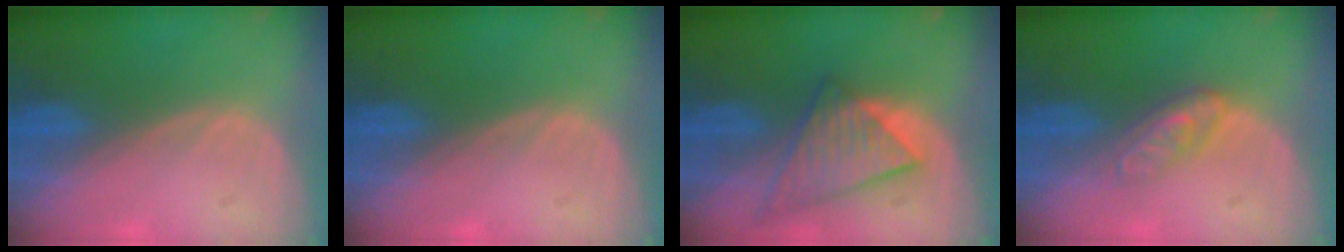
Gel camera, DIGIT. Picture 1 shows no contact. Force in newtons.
{"total": 0.0}
{"total": 9.0, "press": 7.8, "slide": 4.4}
{"total": 4.5, "press": 3.9, "slide": 2.2}